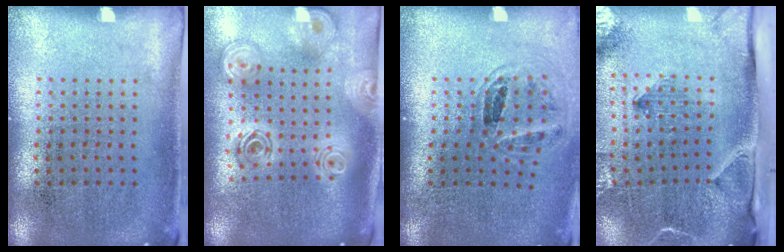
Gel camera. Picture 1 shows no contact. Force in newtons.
{"total": 2.6, "press": 1.9, "slide": 1.7}
{"total": 1.1, "press": 1.0, "slide": 0.3}
{"total": 3.4, "press": 2.3, "slide": 2.5}